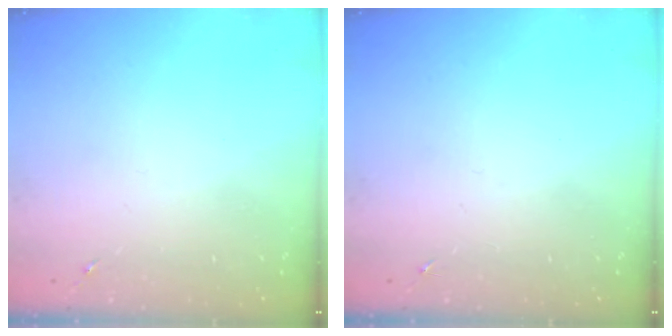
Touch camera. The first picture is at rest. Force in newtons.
{"total": 0.0}